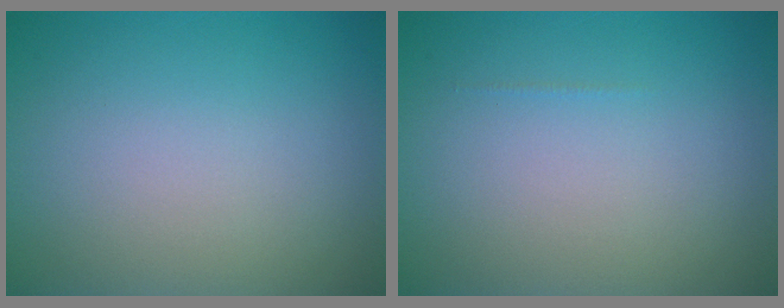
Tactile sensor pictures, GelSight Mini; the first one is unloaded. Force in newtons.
{"total": 0.0}